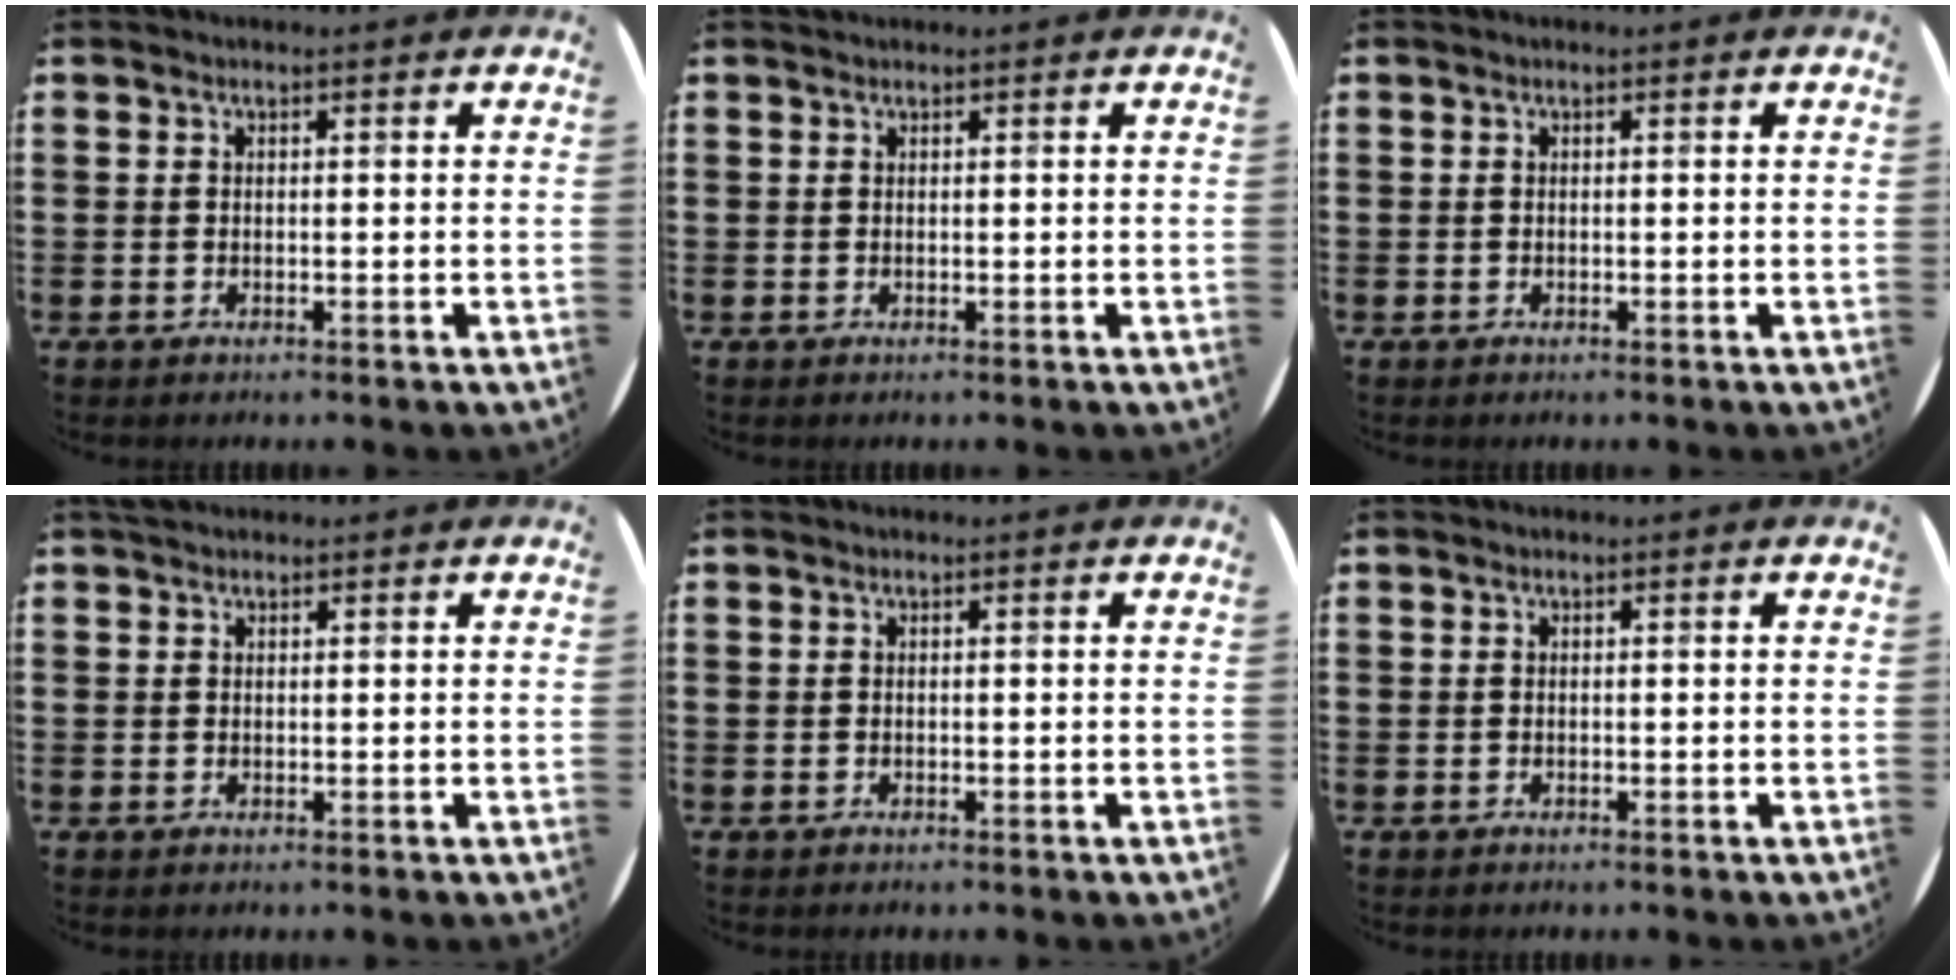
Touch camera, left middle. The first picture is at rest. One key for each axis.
{"total": 0.0}
{"total": 0.0}
{"total": 1.1, "fx": 0.9, "fy": 0.5, "fz": 0.2, "tx": 0.003, "ty": 0.001, "tz": 0.017}
{"total": 0.0}
{"total": 0.0}